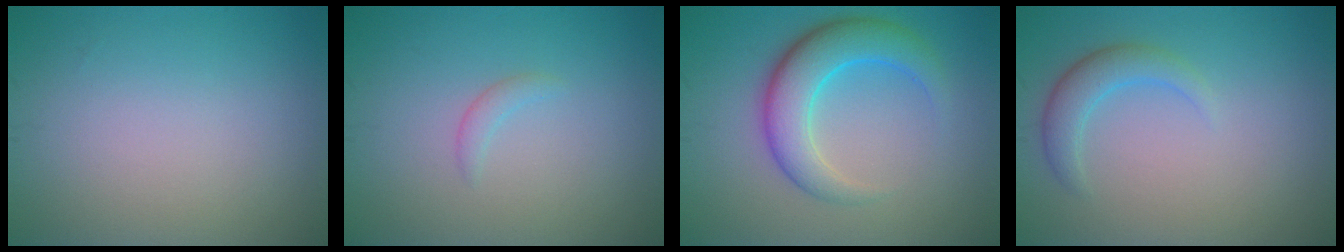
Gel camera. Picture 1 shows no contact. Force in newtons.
{"total": 0.9, "press": 0.9, "slide": 0.1}
{"total": 5.8, "press": 5.8, "slide": 0.3}
{"total": 2.5, "press": 2.5, "slide": 0.1}